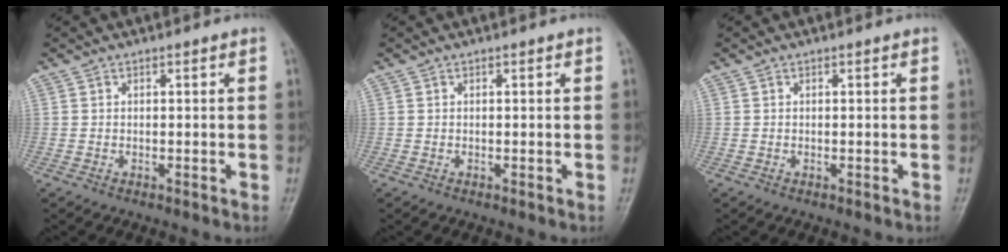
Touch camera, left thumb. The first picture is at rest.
{"total": 0.0}
{"total": 0.0}